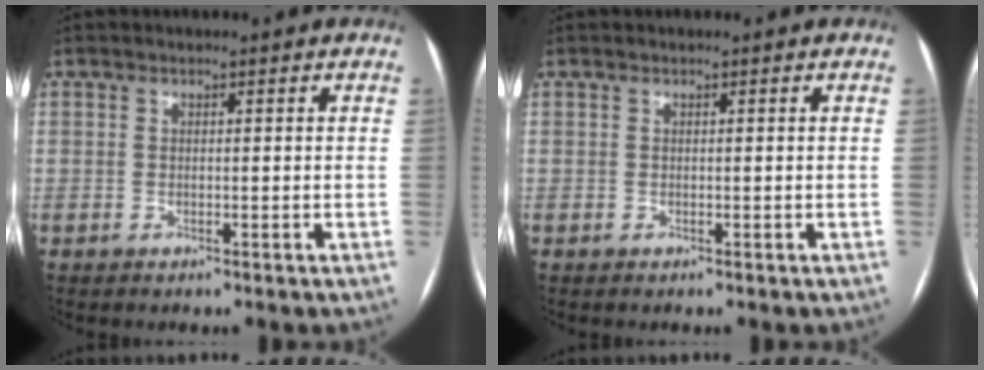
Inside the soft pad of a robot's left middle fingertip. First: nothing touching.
{"total": 0.0}